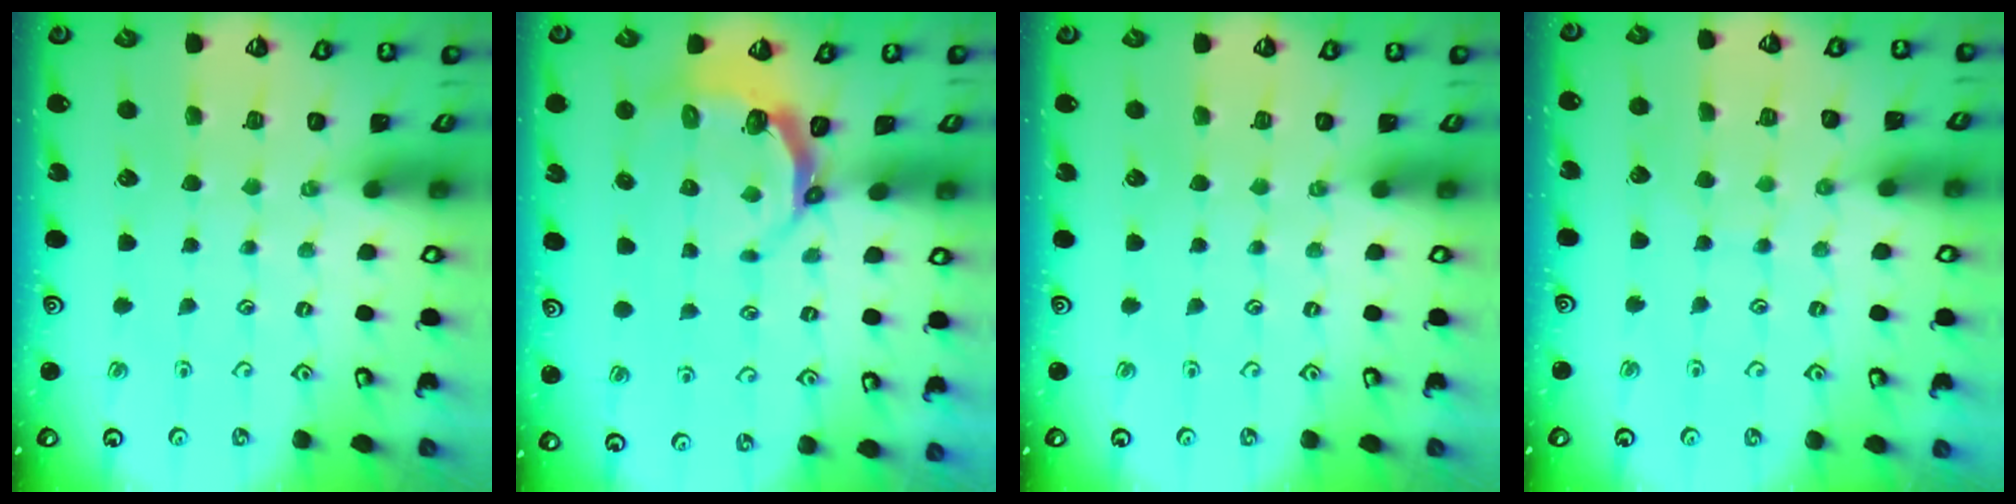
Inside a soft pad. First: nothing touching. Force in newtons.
{"total": 4.7, "press": 3.6, "slide": 3.0}
{"total": 0.0}
{"total": 4.1, "press": 4.1, "slide": 0.4}